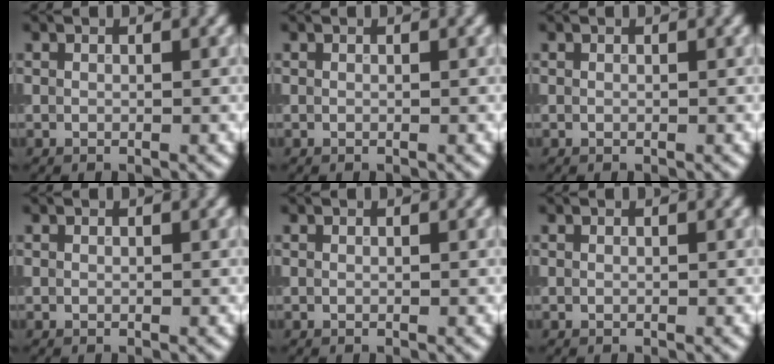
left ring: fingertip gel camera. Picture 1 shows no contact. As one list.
[{"total": 0.0}, {"total": 0.0}, {"total": 0.0}, {"total": 0.0}, {"total": 0.0}]